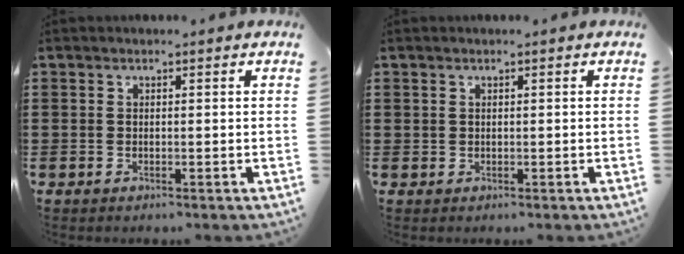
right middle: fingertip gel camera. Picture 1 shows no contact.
{"total": 0.0}